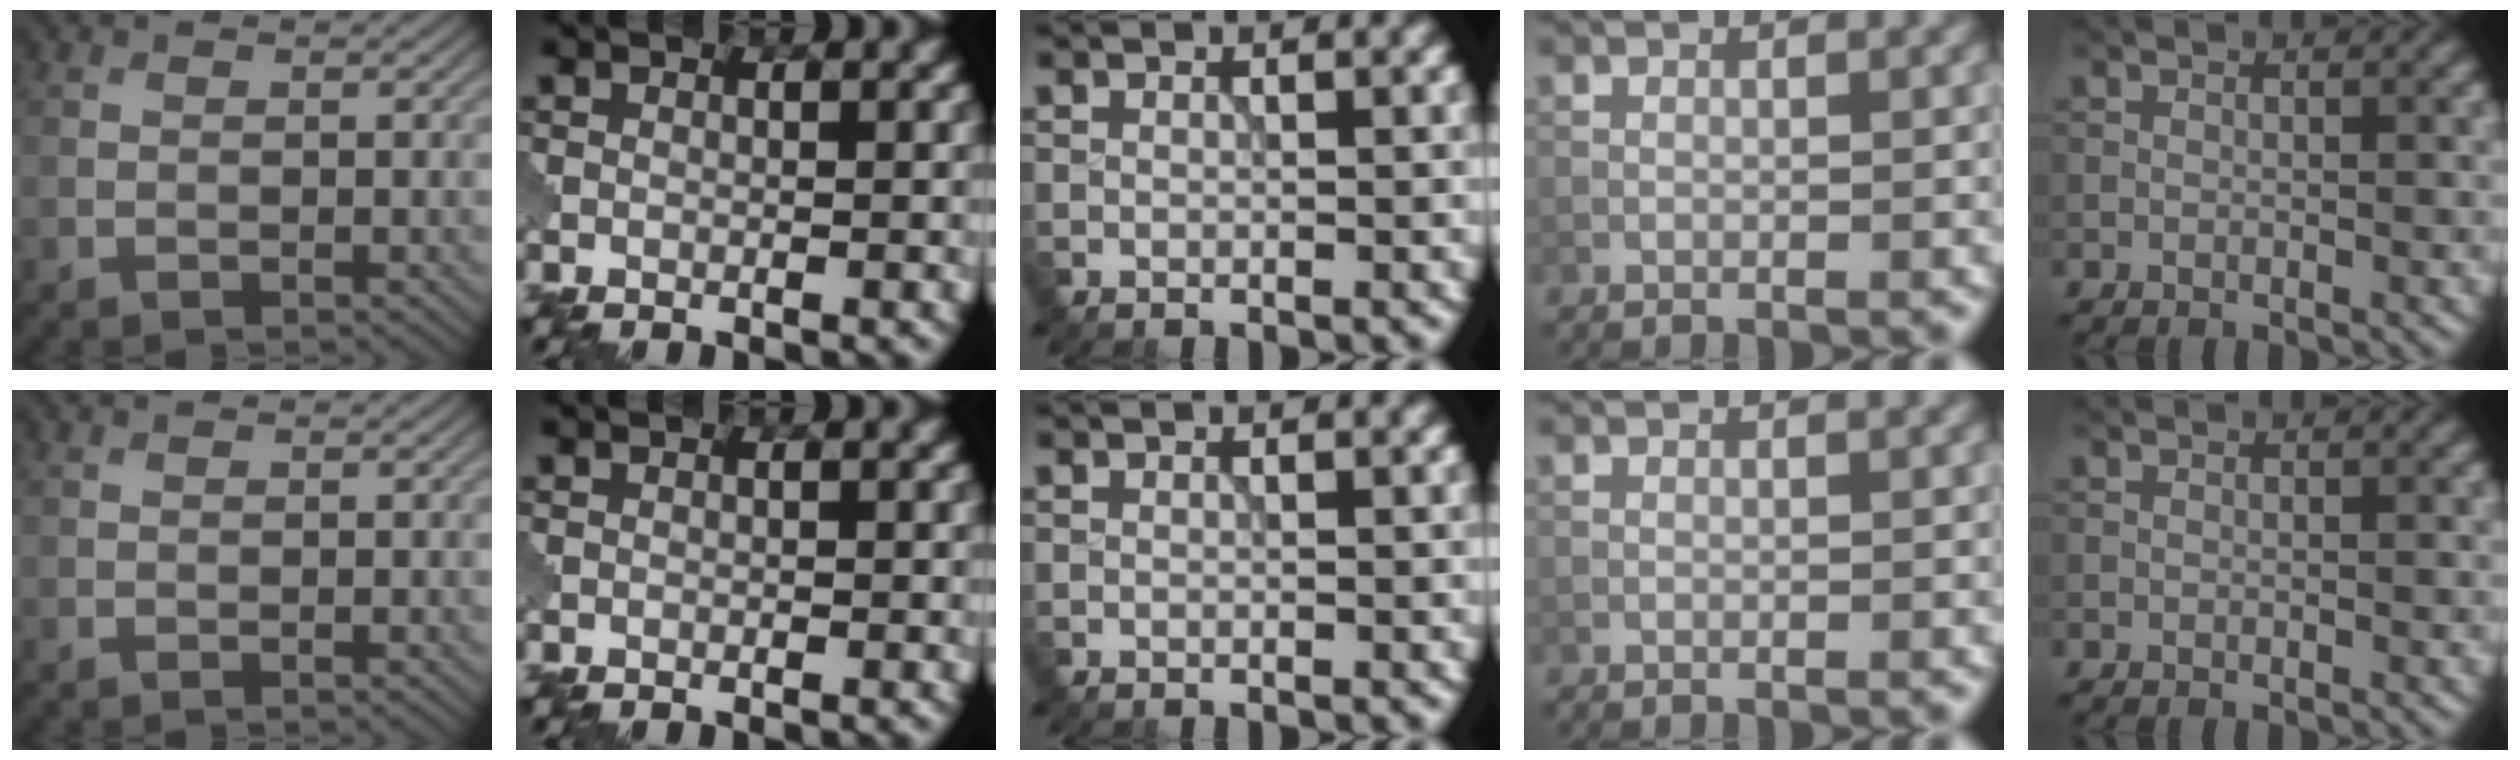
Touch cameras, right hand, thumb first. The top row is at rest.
{}